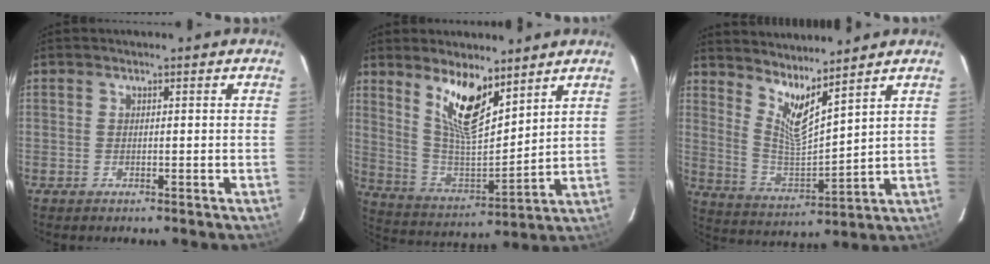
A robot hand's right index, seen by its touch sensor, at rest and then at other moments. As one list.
[{"total": 12.7, "force": [8.3, 4.0, 8.7], "torque": [-0.164, -0.008, 0.168]}, {"total": 9.4, "force": [7.3, 0.9, 5.8], "torque": [-0.104, -0.023, 0.143]}]